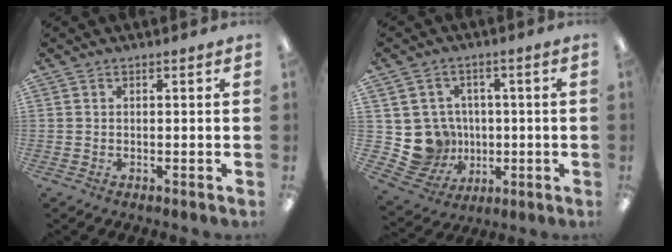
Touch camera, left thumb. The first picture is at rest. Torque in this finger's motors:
{"motor_torque": [-0.02, 0.04, 0.27, -0.36, 0.01]}